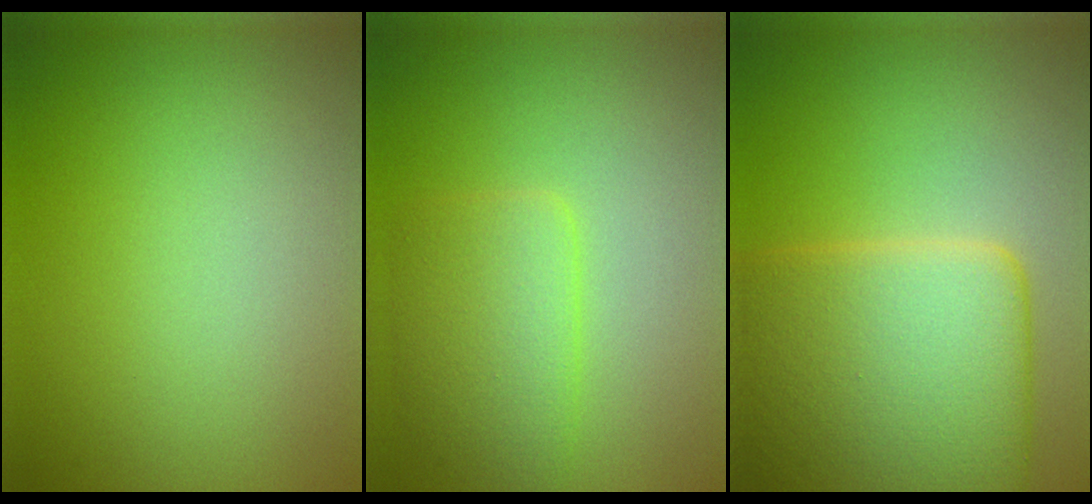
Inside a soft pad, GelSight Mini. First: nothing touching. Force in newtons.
{"total": 3.5, "press": 3.5, "slide": 0.1}
{"total": 10.8, "press": 10.8, "slide": 0.7}